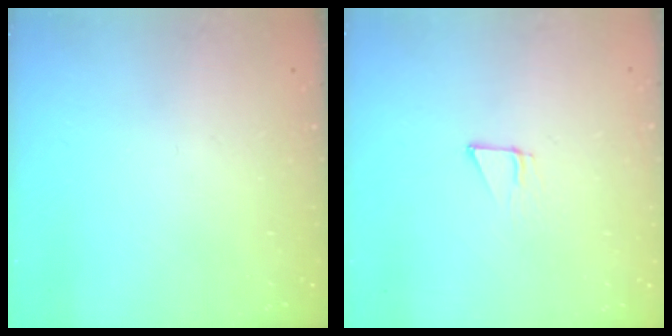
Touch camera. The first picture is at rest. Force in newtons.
{"total": 4.9, "press": 4.9, "slide": 0.3}